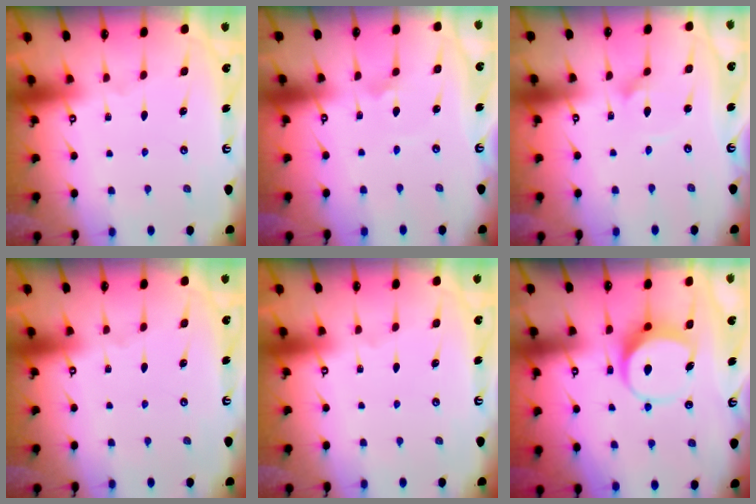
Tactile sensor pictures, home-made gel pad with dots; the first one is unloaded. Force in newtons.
{"total": 1.7, "press": 1.7, "slide": 0.4}
{"total": 1.6, "press": 1.6, "slide": 0.2}
{"total": 0.0}
{"total": 0.0}
{"total": 7.2, "press": 7.1, "slide": 0.6}